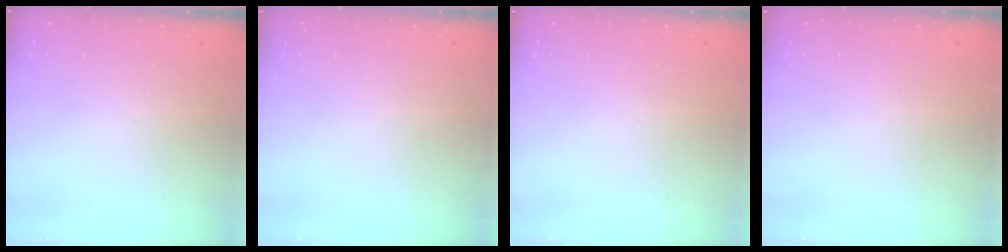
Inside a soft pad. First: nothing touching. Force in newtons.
{"total": 0.0}
{"total": 0.0}
{"total": 0.0}